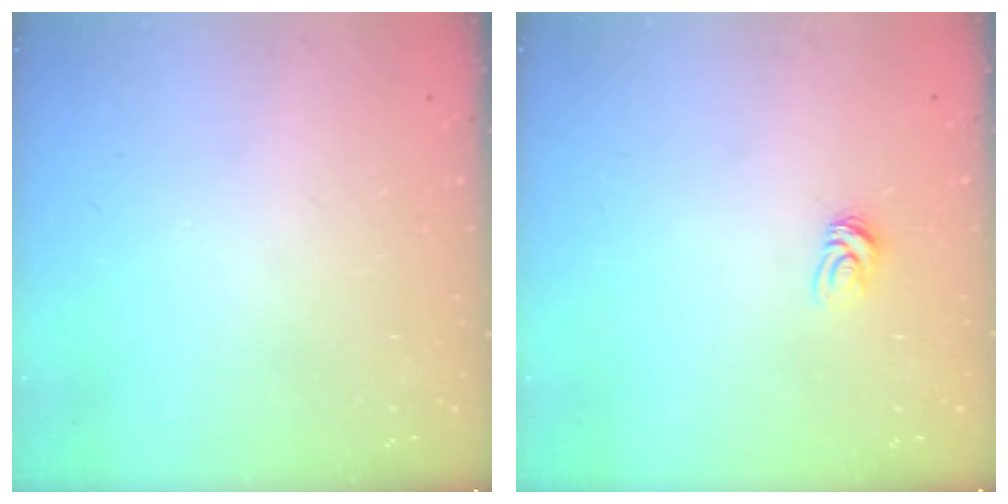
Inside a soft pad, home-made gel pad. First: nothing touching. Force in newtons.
{"total": 4.5, "press": 4.5, "slide": 0.3}